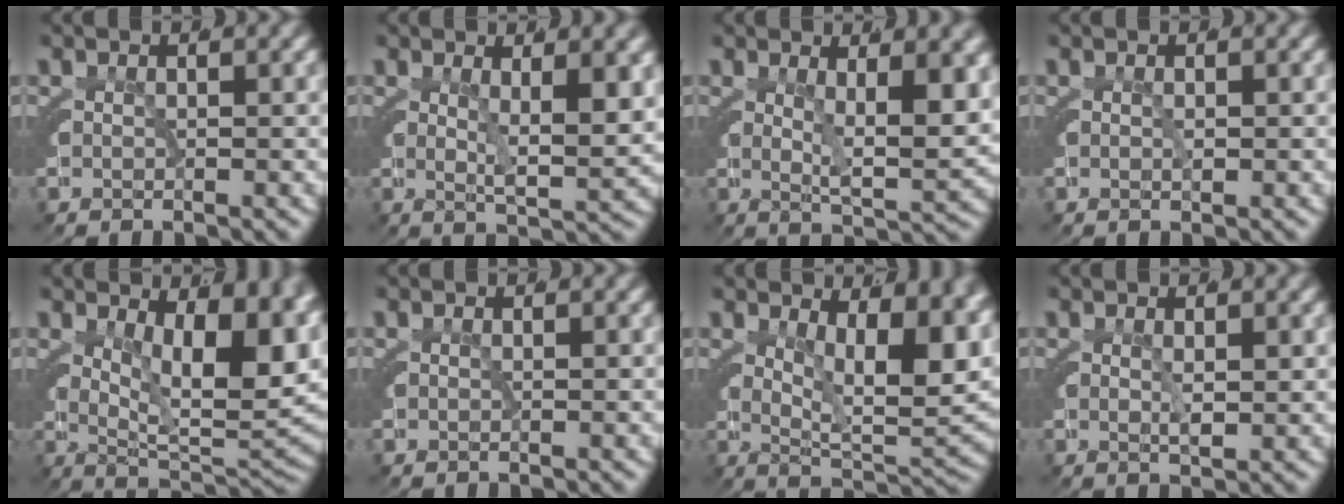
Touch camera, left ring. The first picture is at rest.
{"total": 3.9, "force": [1.4, 0.0, 3.6], "torque": [-0.051, -0.017, 0.029]}
{"total": 5.4, "force": [1.6, 0.6, 5.1], "torque": [-0.069, -0.016, 0.031]}
{"total": 0.6, "force": [-0.1, 0.3, 0.5], "torque": [-0.014, -0.008, 0.001]}
{"total": 11.8, "force": [2.6, 4.8, 10.5], "torque": [-0.118, -0.004, 0.042]}
{"total": 0.0}
{"total": 9.6, "force": [2.7, 3.3, 8.6], "torque": [-0.097, -0.008, 0.043]}
{"total": 1.2, "force": [0.3, 0.0, 1.2], "torque": [-0.023, -0.014, 0.012]}